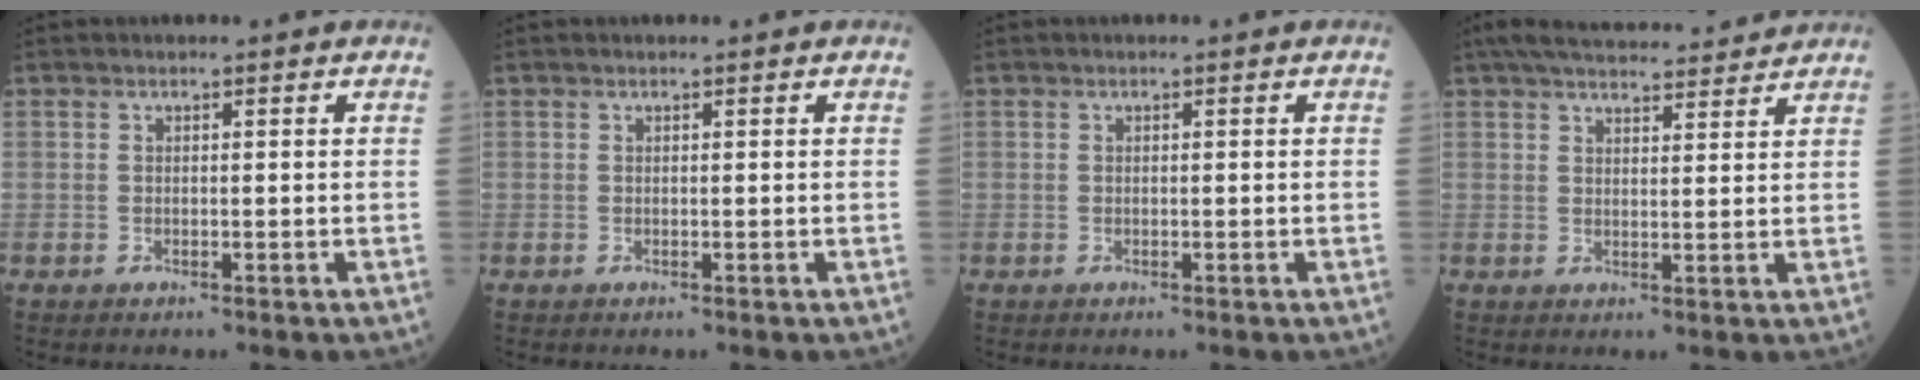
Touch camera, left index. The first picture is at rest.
{"total": 0.0}
{"total": 0.0}
{"total": 14.2, "force": [13.0, 2.2, 5.3], "torque": [-0.080, 0.036, 0.184]}